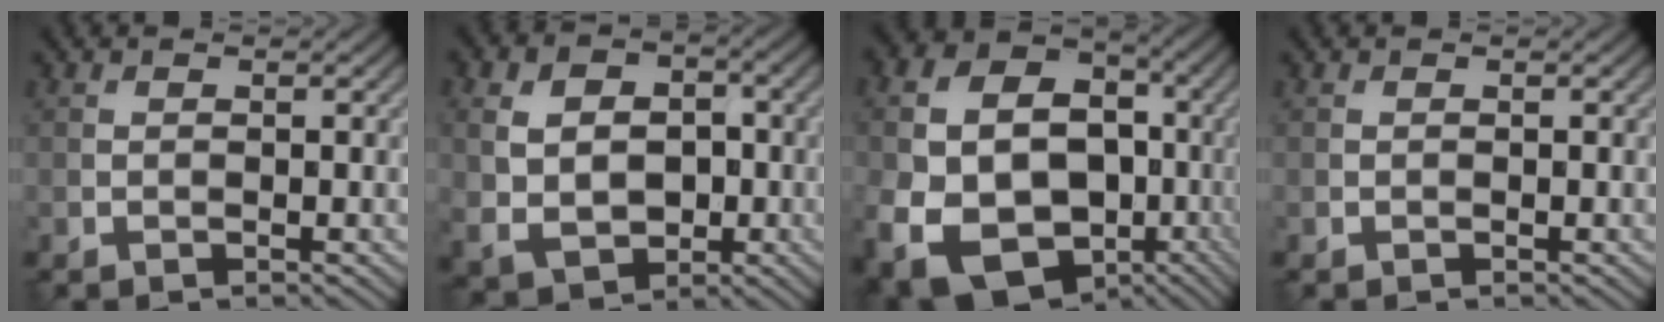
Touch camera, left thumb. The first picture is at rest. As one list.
[{"total": 8.8, "force": [-0.3, 6.8, 5.6], "torque": [-0.124, -0.006, -0.002]}, {"total": 18.9, "force": [-4.3, 15.0, 10.7], "torque": [-0.236, -0.053, -0.053]}, {"total": 0.0}]